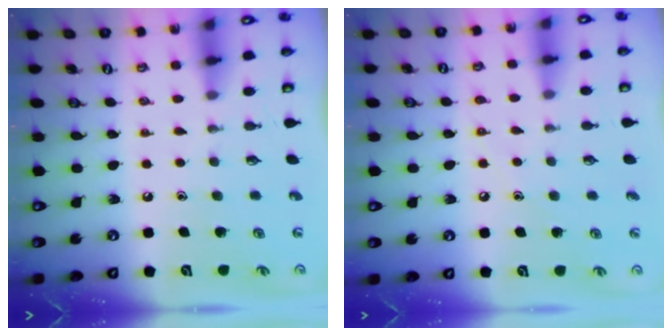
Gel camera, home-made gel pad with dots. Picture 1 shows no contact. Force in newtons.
{"total": 5.8, "press": 5.8, "slide": 0.8}